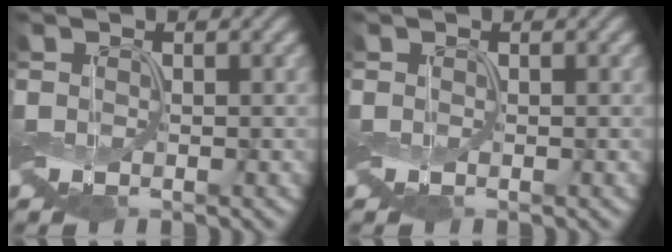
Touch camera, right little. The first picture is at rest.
{"total": 0.0}